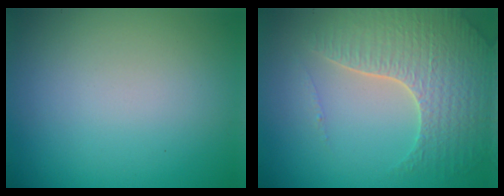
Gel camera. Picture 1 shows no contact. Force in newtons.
{"total": 5.0, "press": 4.5, "slide": 2.3}